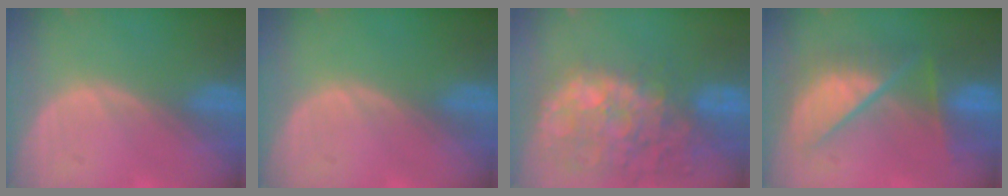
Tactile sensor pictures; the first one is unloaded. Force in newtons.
{"total": 0.0}
{"total": 14.4, "press": 11.7, "slide": 8.4}
{"total": 9.0, "press": 9.0, "slide": 0.9}